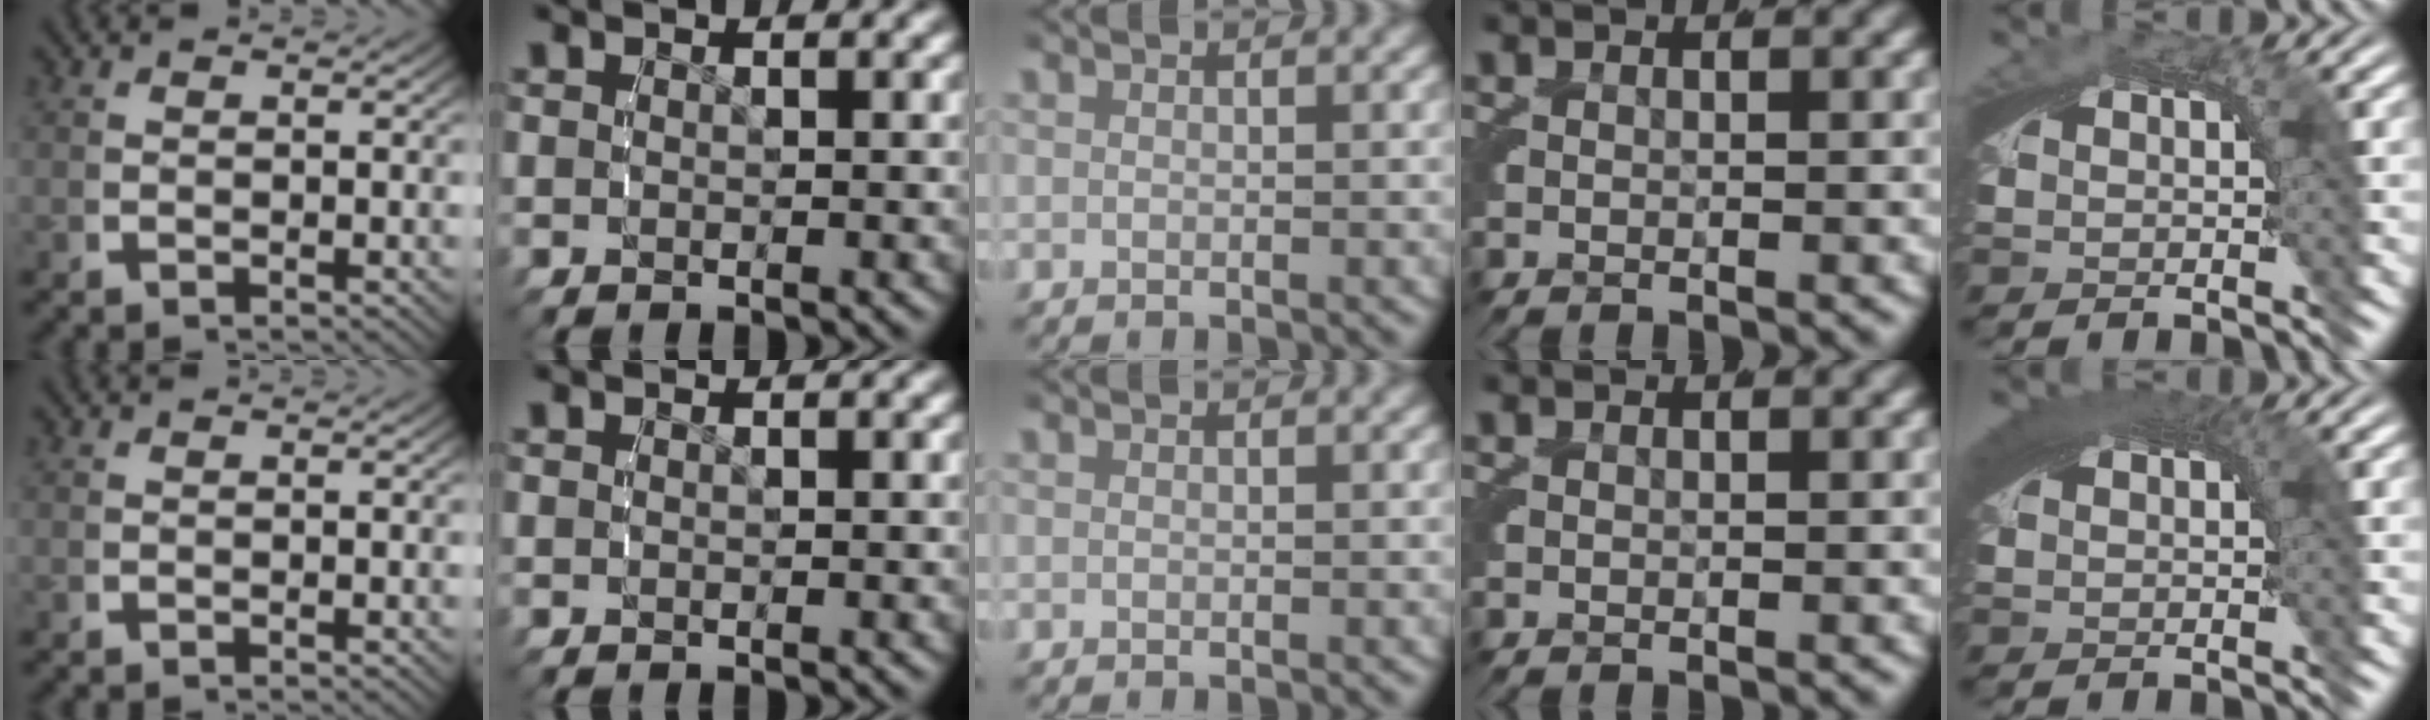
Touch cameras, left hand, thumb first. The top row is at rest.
{"little": {"total": 3.7, "force": [1.4, 1.0, 3.3], "torque": [-0.039, 0.013, 0.017]}}